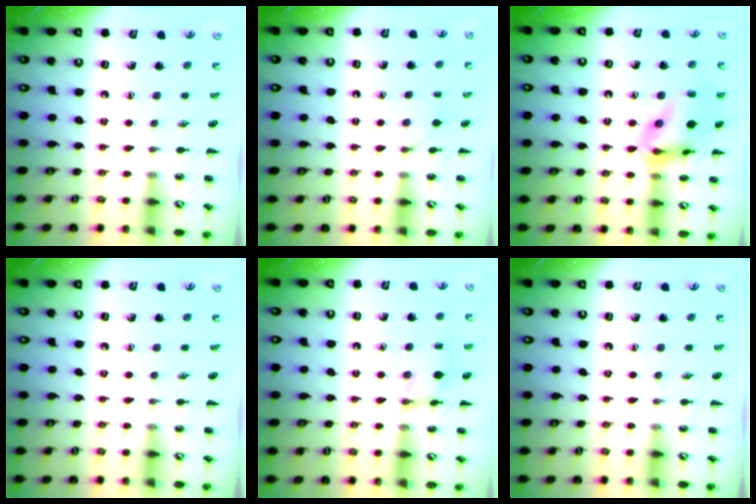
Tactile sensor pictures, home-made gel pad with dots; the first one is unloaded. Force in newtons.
{"total": 6.1, "press": 5.7, "slide": 2.2}
{"total": 16.0, "press": 15.9, "slide": 2.0}
{"total": 0.0}
{"total": 9.5, "press": 9.5, "slide": 0.9}
{"total": 0.0}